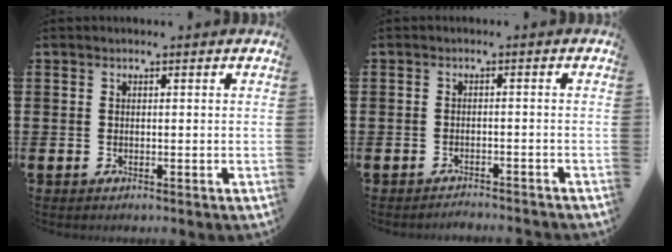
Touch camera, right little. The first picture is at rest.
{"total": 1.5, "force": [-1.5, -0.1, -0.1], "torque": [0.000, 0.004, -0.031]}